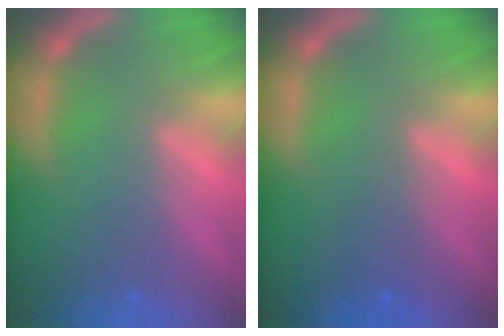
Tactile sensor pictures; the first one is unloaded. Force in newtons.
{"total": 1.5}